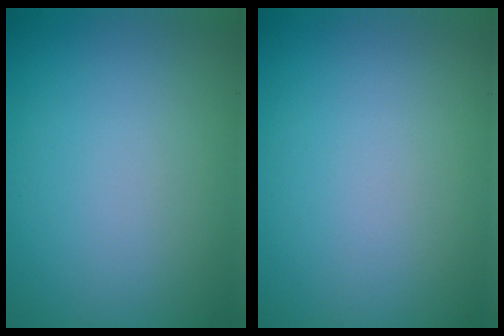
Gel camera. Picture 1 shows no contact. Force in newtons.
{"total": 0.0}